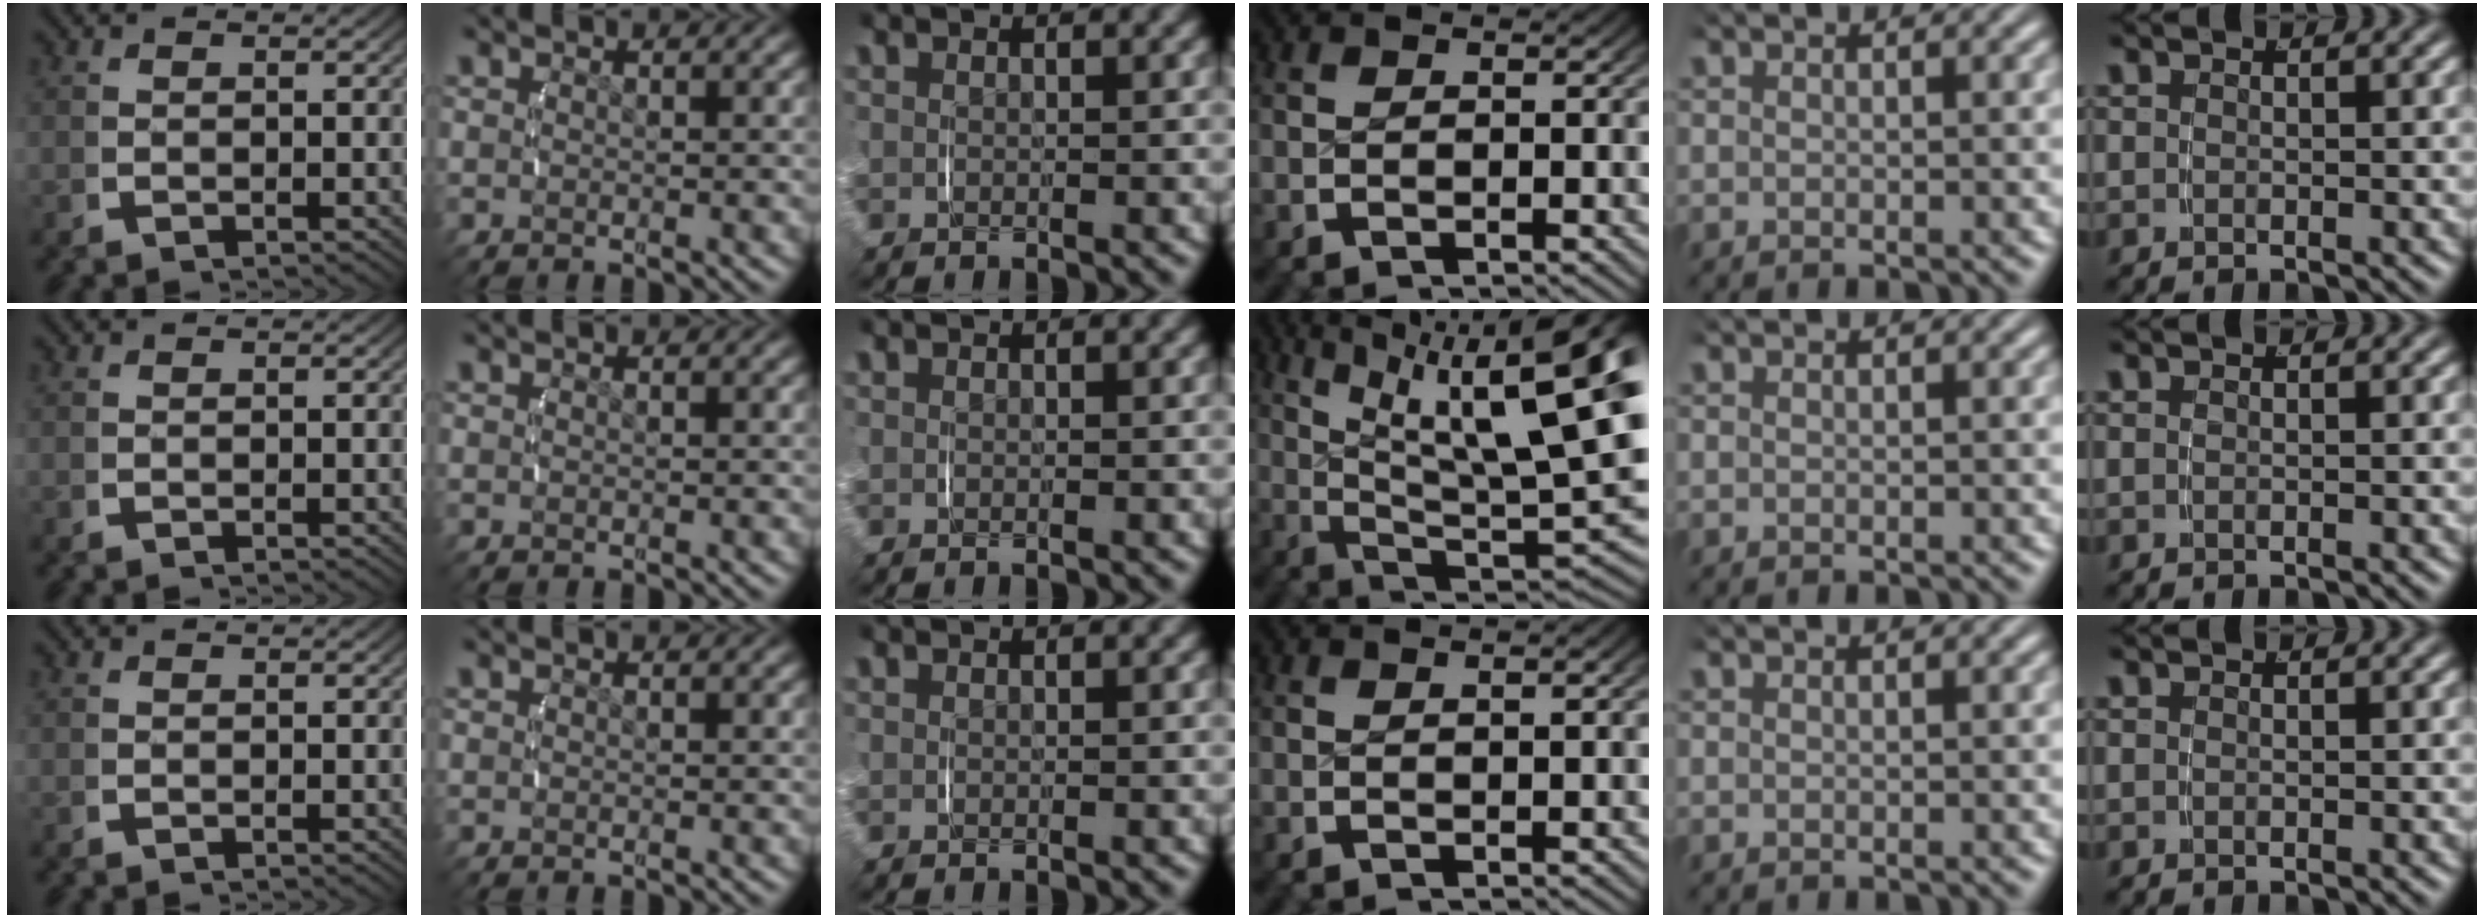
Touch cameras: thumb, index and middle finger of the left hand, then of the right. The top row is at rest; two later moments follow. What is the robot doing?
{"motion": "lift_and_place", "object": "glasses case"}